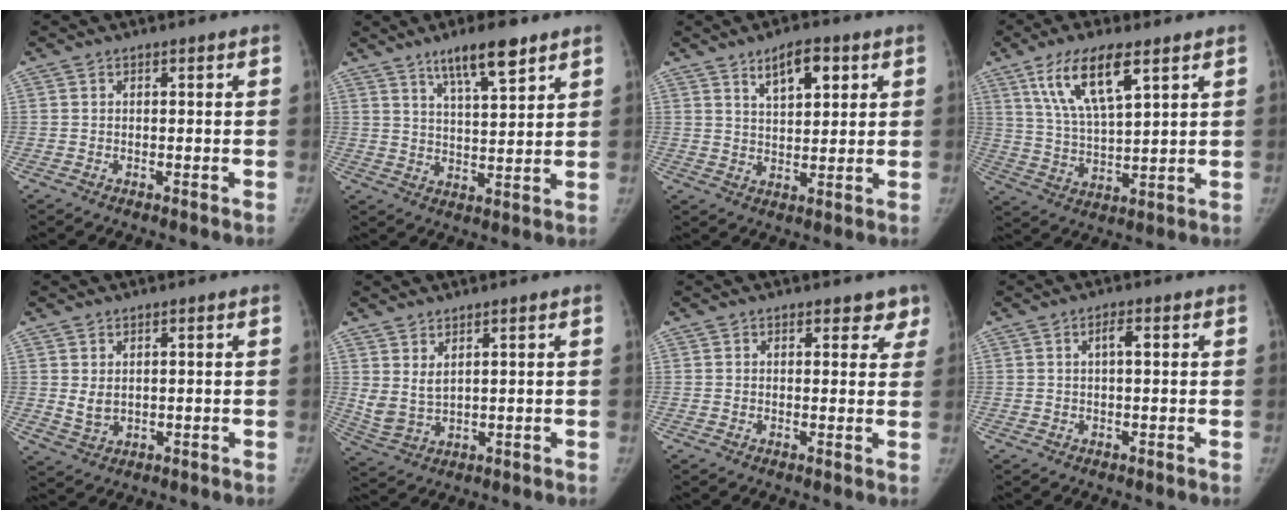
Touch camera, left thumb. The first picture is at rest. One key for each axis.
{"total": 9.2, "fx": 6.4, "fy": 2.0, "fz": 6.4, "tx": -0.095, "ty": -0.036, "tz": 0.111}
{"total": 7.2, "fx": 3.8, "fy": 3.2, "fz": 5.3, "tx": -0.067, "ty": -0.019, "tz": 0.062}
{"total": 12.3, "fx": 6.6, "fy": 3.8, "fz": 9.6, "tx": -0.172, "ty": -0.025, "tz": 0.130}
{"total": 2.9, "fx": 0.7, "fy": 2.1, "fz": 1.8, "tx": -0.029, "ty": -0.013, "tz": 0.025}
{"total": 4.5, "fx": 2.4, "fy": 1.9, "fz": 3.3, "tx": -0.068, "ty": -0.021, "tz": 0.062}
{"total": 3.7, "fx": 3.0, "fy": 2.0, "fz": 0.8, "tx": 0.035, "ty": -0.013, "tz": 0.029}
{"total": 2.5, "fx": 0.7, "fy": 0.8, "fz": 2.2, "tx": -0.040, "ty": 0.005, "tz": 0.012}